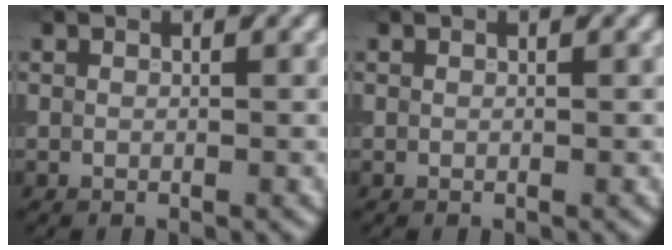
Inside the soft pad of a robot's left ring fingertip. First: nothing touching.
{"total": 0.0}